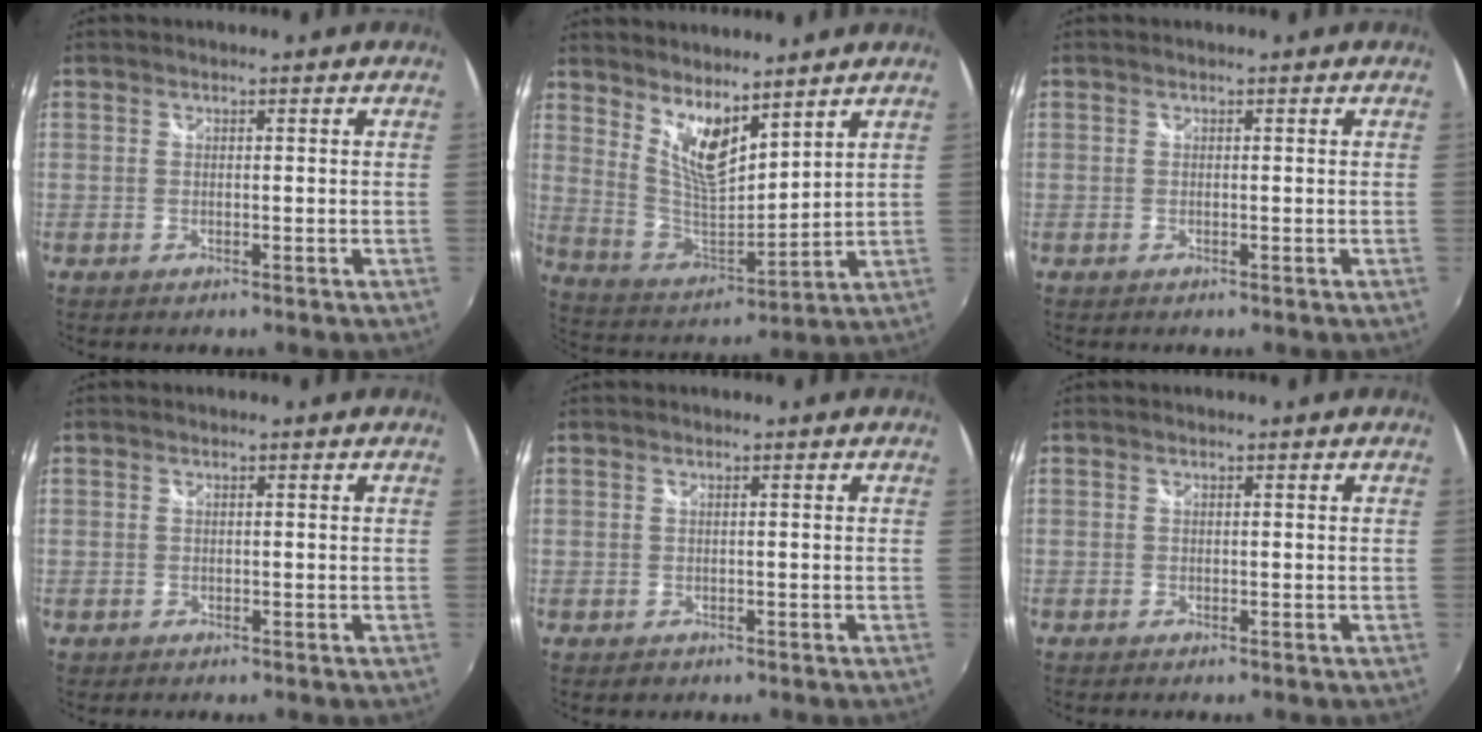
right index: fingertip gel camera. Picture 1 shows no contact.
{"total": 10.1, "force": [7.0, 3.2, 6.5], "torque": [-0.117, -0.014, 0.140]}
{"total": 0.0}
{"total": 0.6, "force": [-0.1, 0.6, 0.0], "torque": [0.000, 0.001, 0.000]}
{"total": 1.3, "force": [-0.2, 1.2, 0.1], "torque": [0.000, -0.001, 0.000]}
{"total": 0.0}